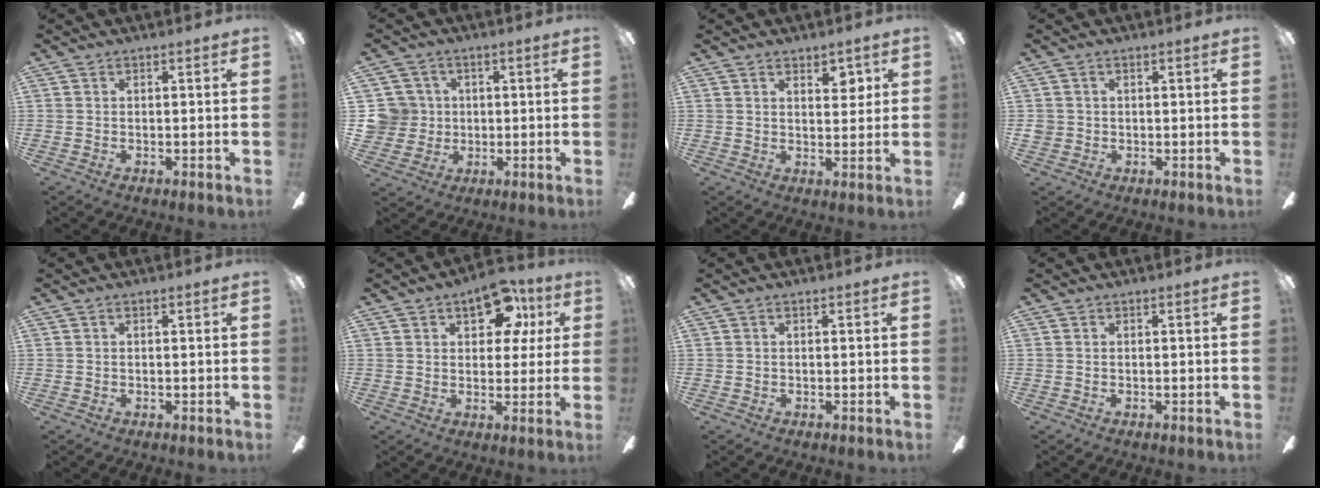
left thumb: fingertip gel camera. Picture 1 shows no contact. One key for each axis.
{"total": 7.7, "fx": 1.0, "fy": 7.6, "fz": 1.0, "tx": -0.044, "ty": 0.009, "tz": 0.023}
{"total": 4.4, "fx": 2.7, "fy": 2.1, "fz": 2.9, "tx": -0.029, "ty": -0.009, "tz": 0.040}
{"total": 1.9, "fx": -0.1, "fy": 1.8, "fz": 0.6, "tx": -0.010, "ty": 0.006, "tz": -0.004}
{"total": 0.0}
{"total": 12.9, "fx": 6.3, "fy": 7.4, "fz": 8.6, "tx": -0.105, "ty": -0.007, "tz": 0.104}
{"total": 0.0}
{"total": 0.0}